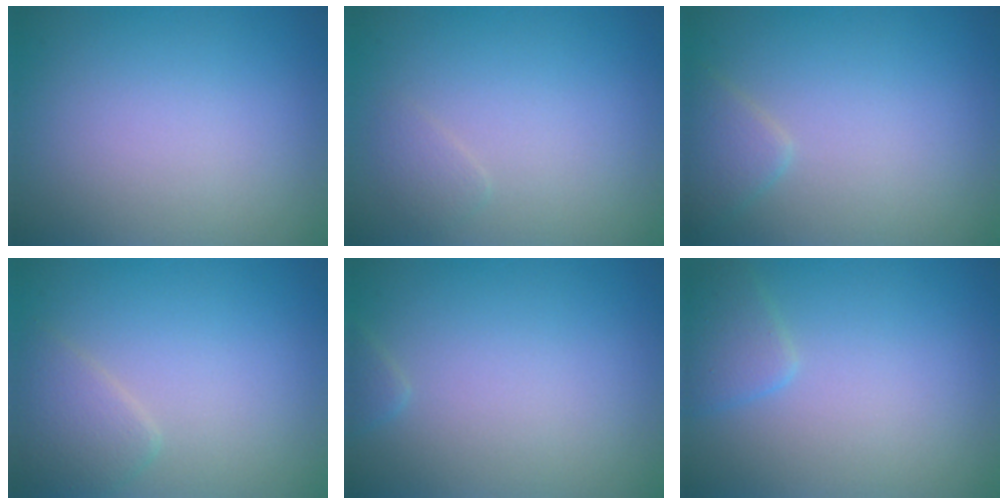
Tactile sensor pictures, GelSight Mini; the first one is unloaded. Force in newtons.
{"total": 0.9, "press": 0.9, "slide": 0.0}
{"total": 1.8, "press": 1.8, "slide": 0.1}
{"total": 2.2, "press": 2.2, "slide": 0.1}
{"total": 0.7, "press": 0.7, "slide": 0.0}
{"total": 1.9, "press": 1.9, "slide": 0.1}